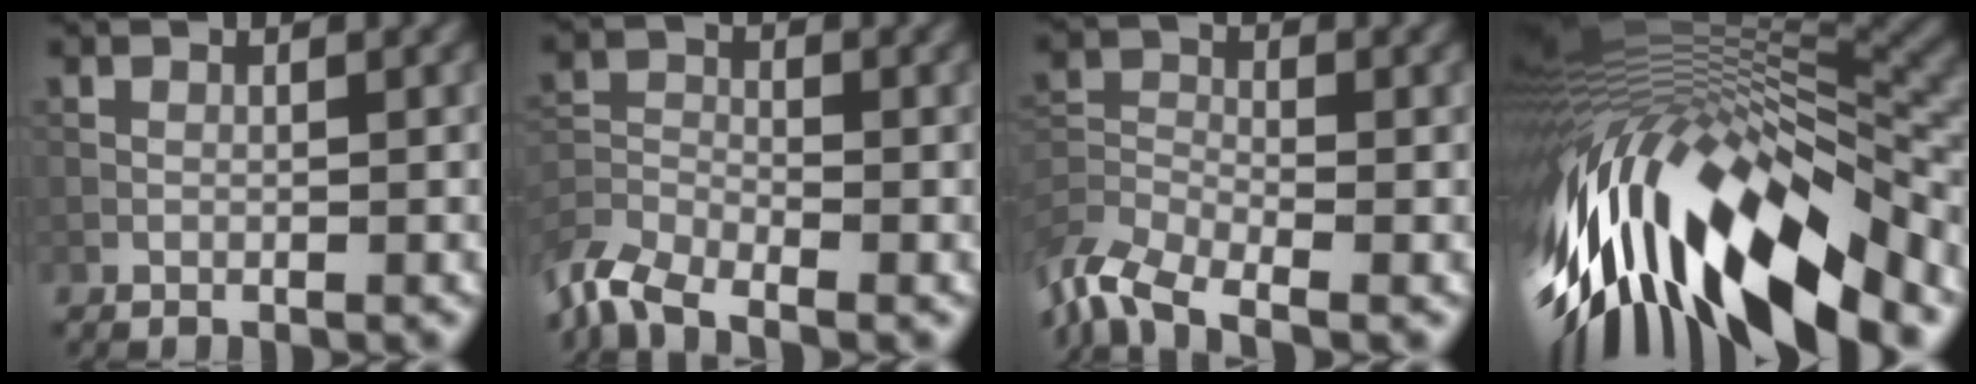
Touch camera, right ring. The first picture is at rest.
{"total": 5.6, "force": [-4.8, 1.6, 2.4], "torque": [-0.051, -0.016, -0.100]}
{"total": 6.9, "force": [-5.6, 2.4, 3.2], "torque": [-0.064, -0.013, -0.115]}
{"total": 16.5, "force": [-6.3, 5.7, 14.2], "torque": [-0.258, 0.007, -0.114]}